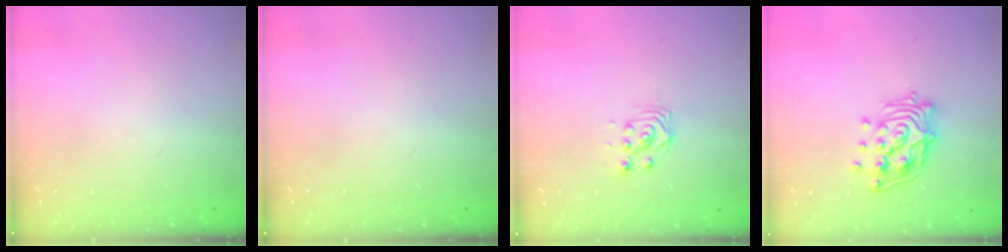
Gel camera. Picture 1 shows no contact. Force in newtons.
{"total": 0.0}
{"total": 3.0, "press": 3.0, "slide": 0.2}
{"total": 13.8, "press": 13.7, "slide": 1.6}